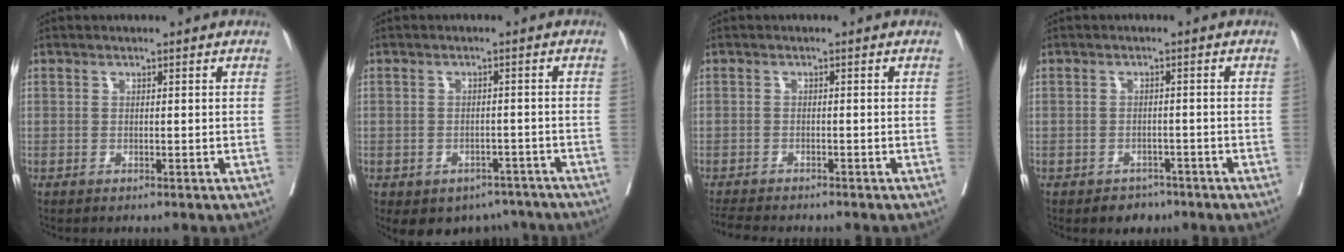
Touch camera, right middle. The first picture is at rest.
{"total": 7.5, "force": [-5.7, 4.7, 1.2], "torque": [0.001, 0.019, -0.066]}
{"total": 5.2, "force": [-4.8, 0.8, 2.0], "torque": [-0.029, -0.012, -0.077]}
{"total": 2.9, "force": [-2.1, 1.9, 0.5], "torque": [-0.007, 0.007, -0.025]}